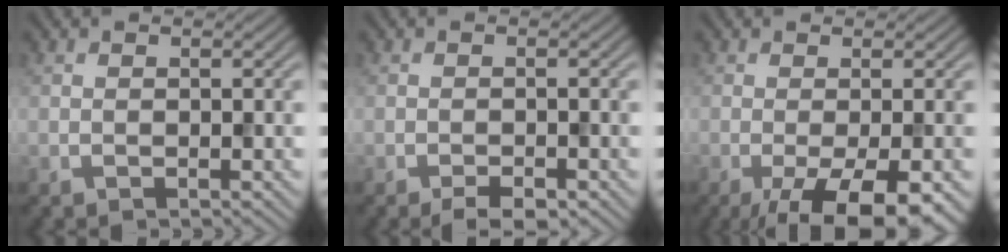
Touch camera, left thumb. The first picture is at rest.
{"total": 2.2, "force": [-1.6, 0.7, 1.4], "torque": [-0.020, -0.001, -0.025]}
{"total": 9.4, "force": [-4.4, 2.9, 7.8], "torque": [-0.124, -0.014, -0.062]}